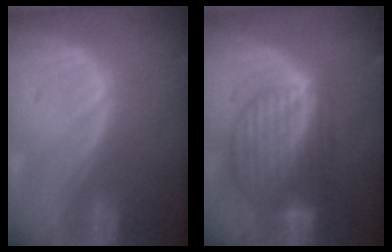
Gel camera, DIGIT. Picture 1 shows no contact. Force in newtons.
{"total": 8.7, "press": 7.7, "slide": 4.1}